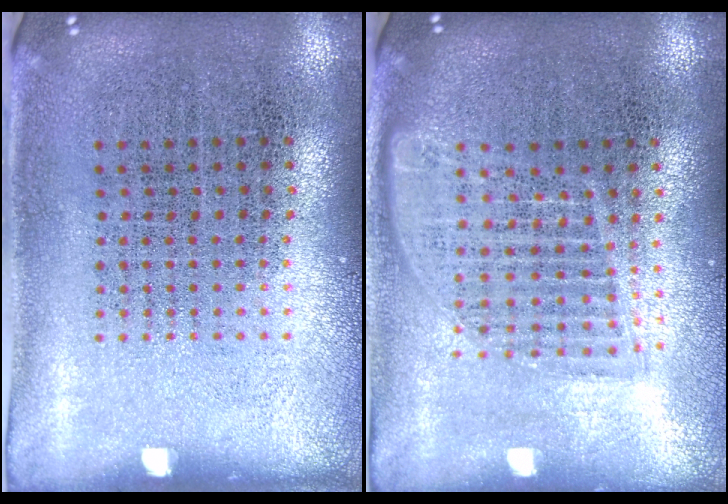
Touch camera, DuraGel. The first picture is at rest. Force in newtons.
{"total": 1.6, "press": 1.5, "slide": 0.7}